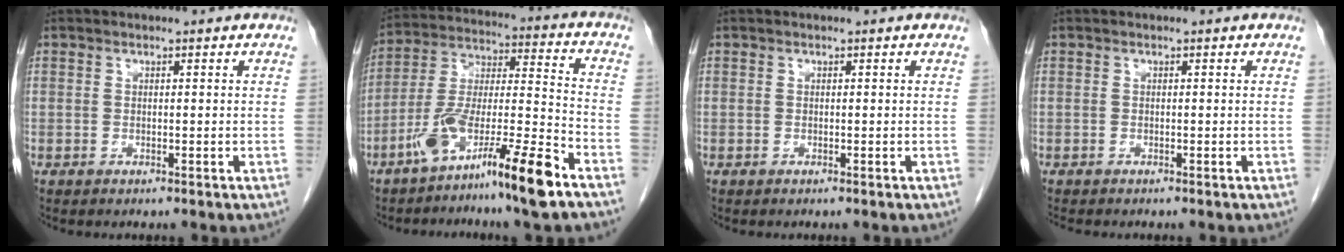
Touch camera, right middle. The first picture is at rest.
{"total": 15.1, "force": [-9.6, 0.2, 11.6], "torque": [-0.223, -0.009, -0.175]}
{"total": 0.0}
{"total": 1.5, "force": [-1.3, 0.3, 0.6], "torque": [-0.016, -0.006, -0.018]}